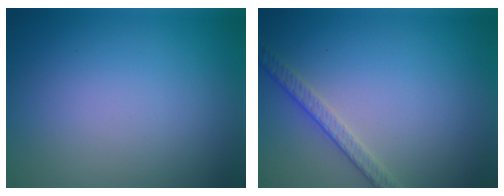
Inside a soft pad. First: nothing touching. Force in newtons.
{"total": 2.6, "press": 2.5, "slide": 0.8}